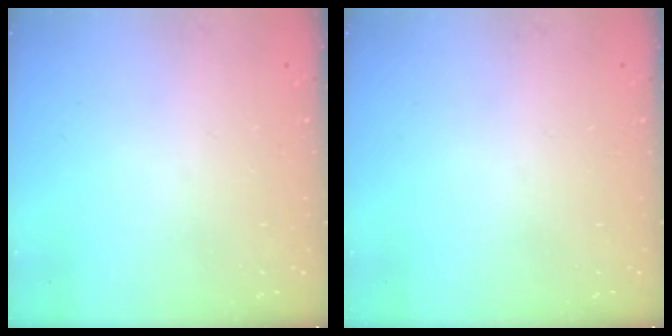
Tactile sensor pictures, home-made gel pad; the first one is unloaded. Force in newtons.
{"total": 0.0}